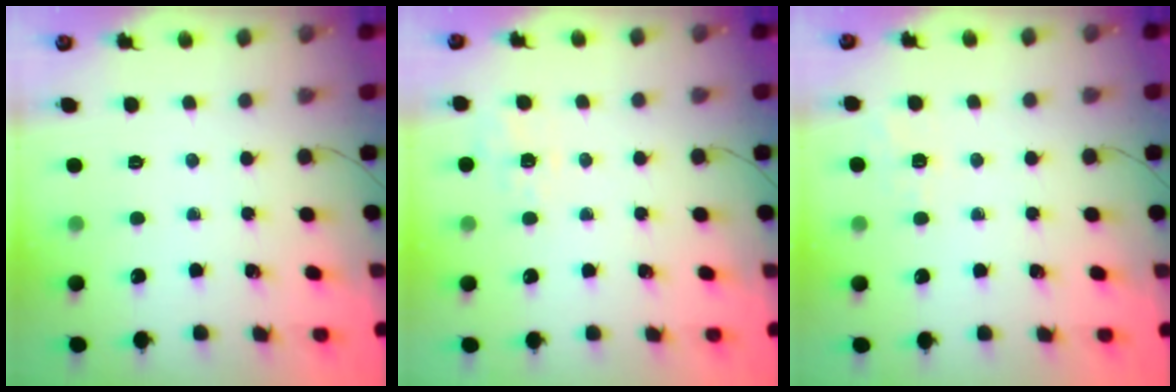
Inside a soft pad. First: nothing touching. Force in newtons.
{"total": 1.6, "press": 0.2, "slide": 1.6}
{"total": 1.4, "press": 0.6, "slide": 1.3}